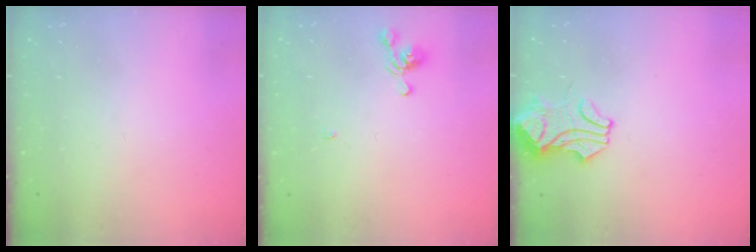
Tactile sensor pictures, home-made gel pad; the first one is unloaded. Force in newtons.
{"total": 4.8, "press": 4.7, "slide": 0.5}
{"total": 1.9, "press": 1.7, "slide": 0.8}